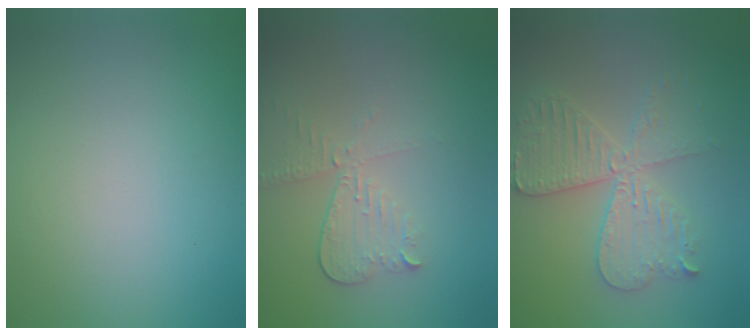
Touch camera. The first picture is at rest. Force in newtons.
{"total": 3.0, "press": 2.6, "slide": 1.5}
{"total": 5.7, "press": 5.7, "slide": 0.8}